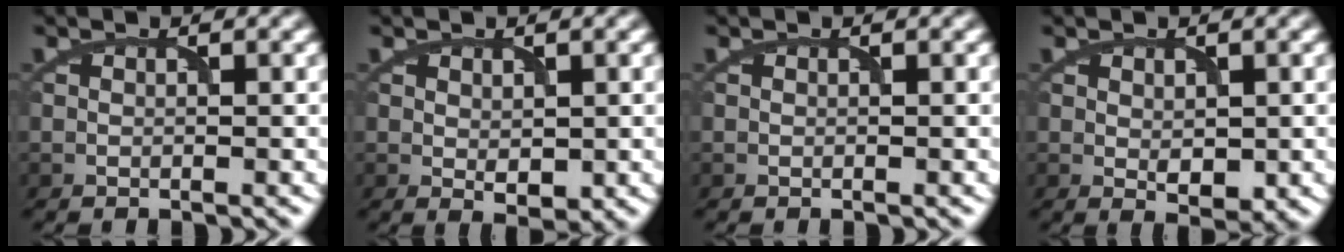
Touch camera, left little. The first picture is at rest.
{"total": 1.7, "force": [0.2, 1.0, 1.4], "torque": [-0.025, -0.008, 0.011]}
{"total": 0.0}
{"total": 2.1, "force": [0.1, 1.2, 1.7], "torque": [-0.028, -0.008, 0.009]}